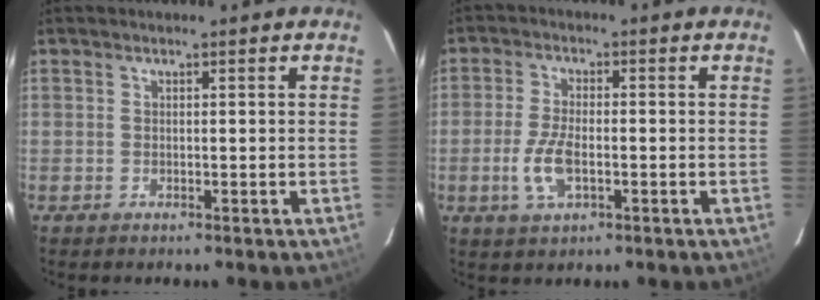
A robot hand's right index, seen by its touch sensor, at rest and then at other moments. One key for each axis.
{"total": 6.5, "fx": -1.9, "fy": 2.8, "fz": 5.5, "tx": -0.122, "ty": -0.003, "tz": -0.037}